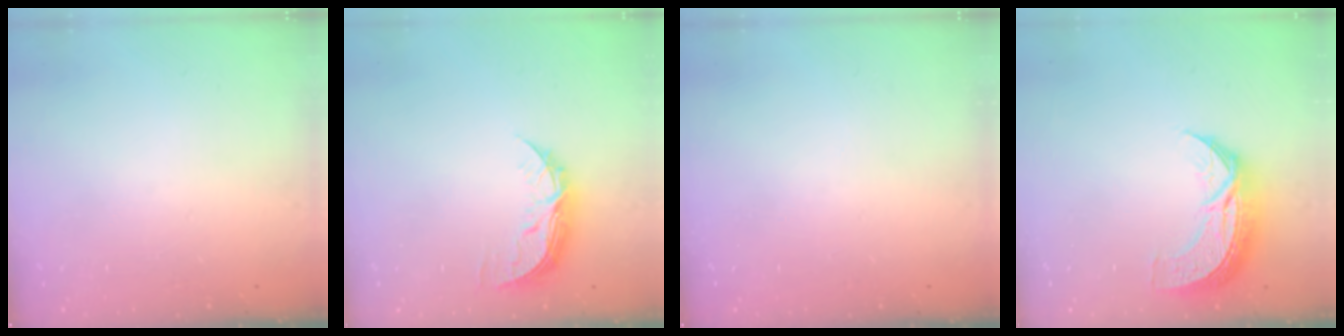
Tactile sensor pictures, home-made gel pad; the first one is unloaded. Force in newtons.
{"total": 8.2, "press": 8.2, "slide": 0.5}
{"total": 0.0}
{"total": 10.1, "press": 10.1, "slide": 0.8}